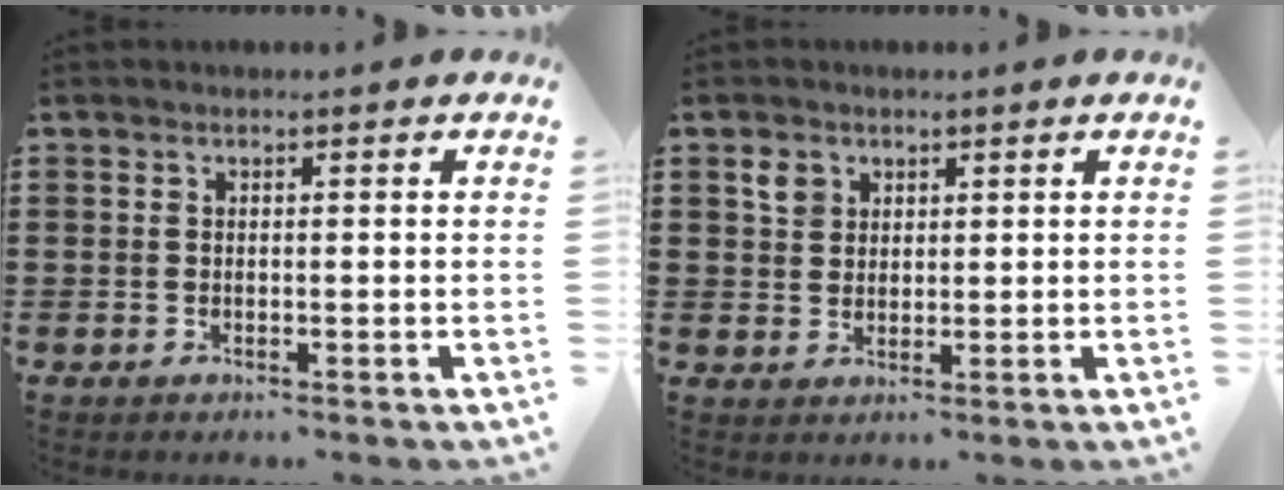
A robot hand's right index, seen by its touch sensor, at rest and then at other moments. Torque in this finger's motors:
{"motor_torque": [0.04, -0.03, 0.02, 0.04]}